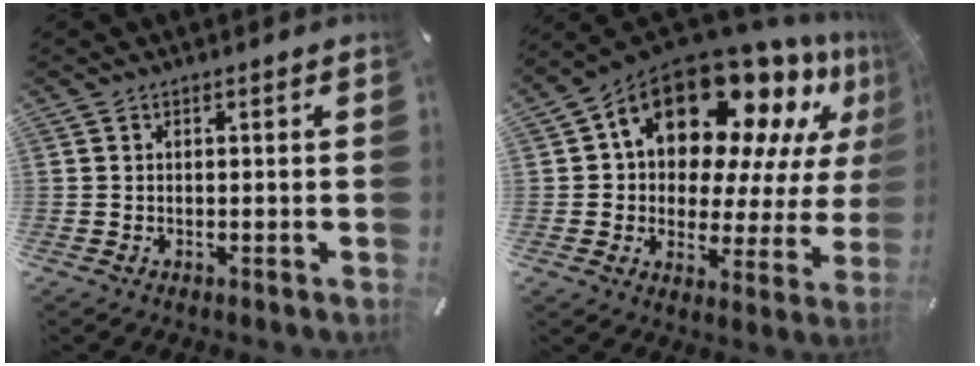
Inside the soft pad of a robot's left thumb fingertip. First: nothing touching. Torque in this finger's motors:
{"motor_torque": [1.58, 1.58, 2.11, -0.31, 0.26]}